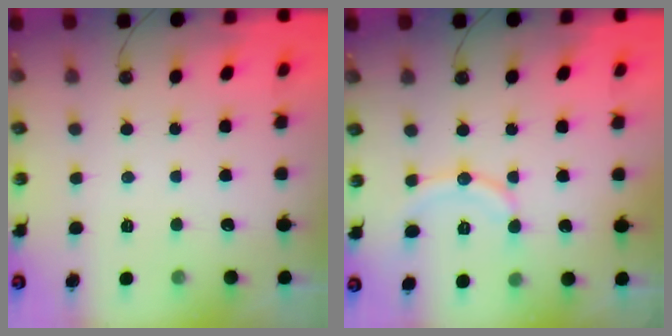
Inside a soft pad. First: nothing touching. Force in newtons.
{"total": 9.1, "press": 9.1, "slide": 0.0}